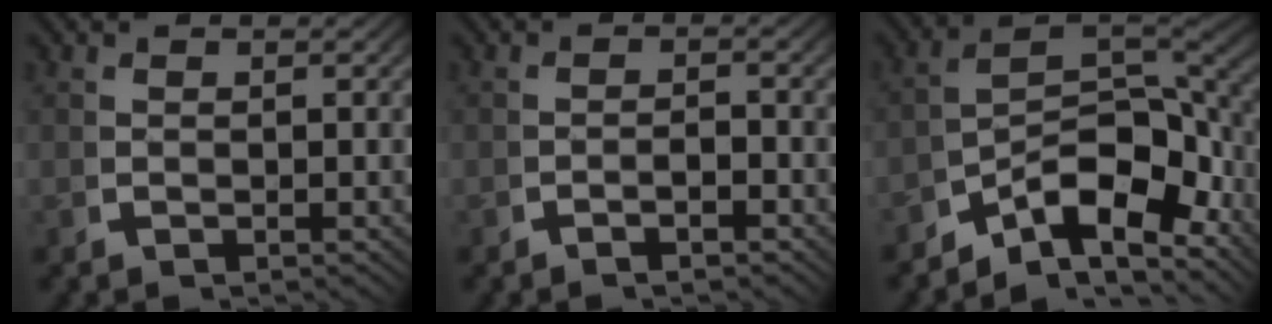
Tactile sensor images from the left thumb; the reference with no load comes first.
{"total": 1.4, "force": [-1.1, 0.3, 0.8], "torque": [-0.013, 0.001, -0.025]}
{"total": 10.8, "force": [-3.5, 6.2, 8.0], "torque": [-0.122, -0.022, -0.053]}